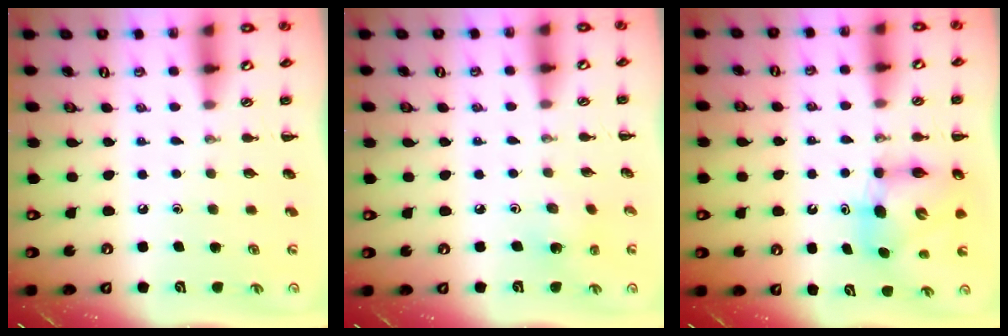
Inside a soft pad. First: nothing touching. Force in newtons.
{"total": 3.0, "press": 2.8, "slide": 0.9}
{"total": 8.1, "press": 7.9, "slide": 1.8}